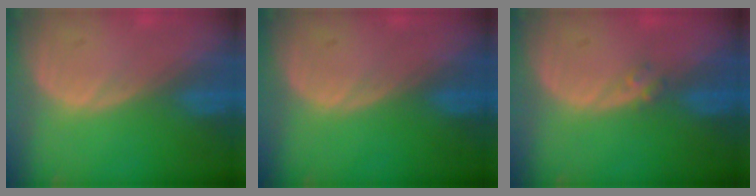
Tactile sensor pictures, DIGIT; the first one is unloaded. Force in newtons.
{"total": 0.0}
{"total": 1.4, "press": 1.2, "slide": 0.7}